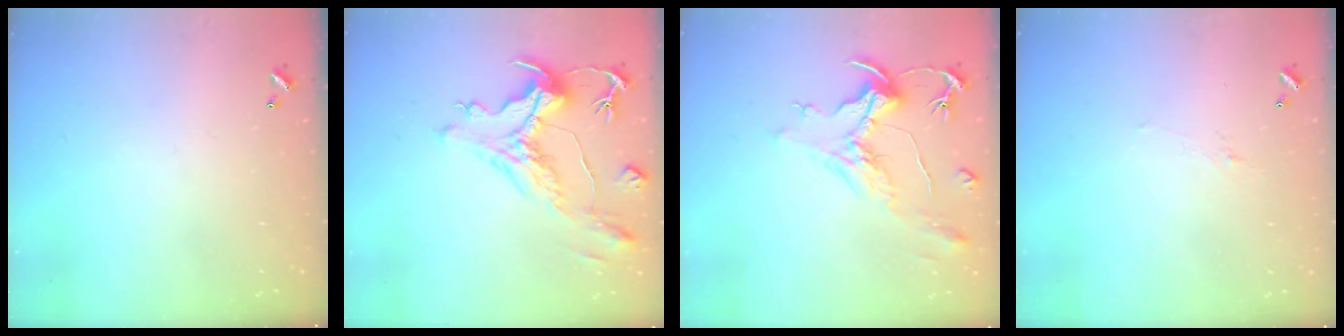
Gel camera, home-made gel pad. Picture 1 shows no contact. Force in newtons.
{"total": 1.9, "press": 0.9, "slide": 1.6}
{"total": 2.2, "press": 1.7, "slide": 1.4}
{"total": 0.8, "press": 0.5, "slide": 0.6}